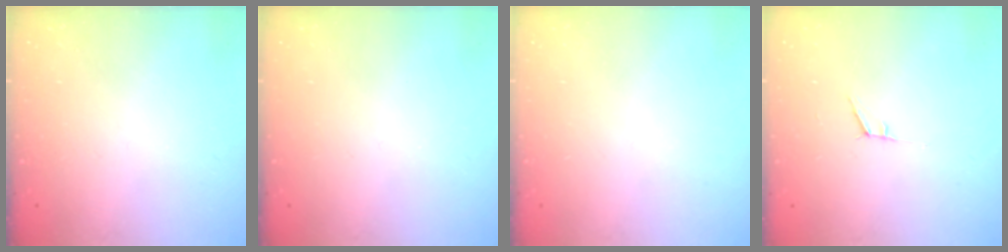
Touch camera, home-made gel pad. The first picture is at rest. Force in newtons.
{"total": 0.0}
{"total": 0.0}
{"total": 5.2, "press": 4.5, "slide": 2.5}